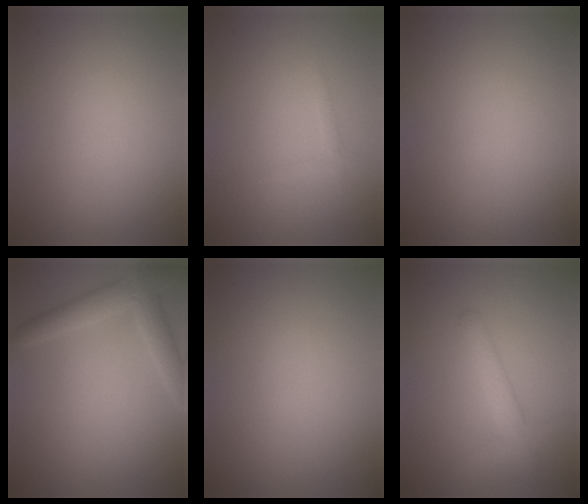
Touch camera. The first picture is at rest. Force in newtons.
{"total": 0.8, "press": 0.8, "slide": 0.1}
{"total": 0.0}
{"total": 3.6, "press": 3.6, "slide": 0.3}
{"total": 0.0}
{"total": 2.8, "press": 2.8, "slide": 0.1}